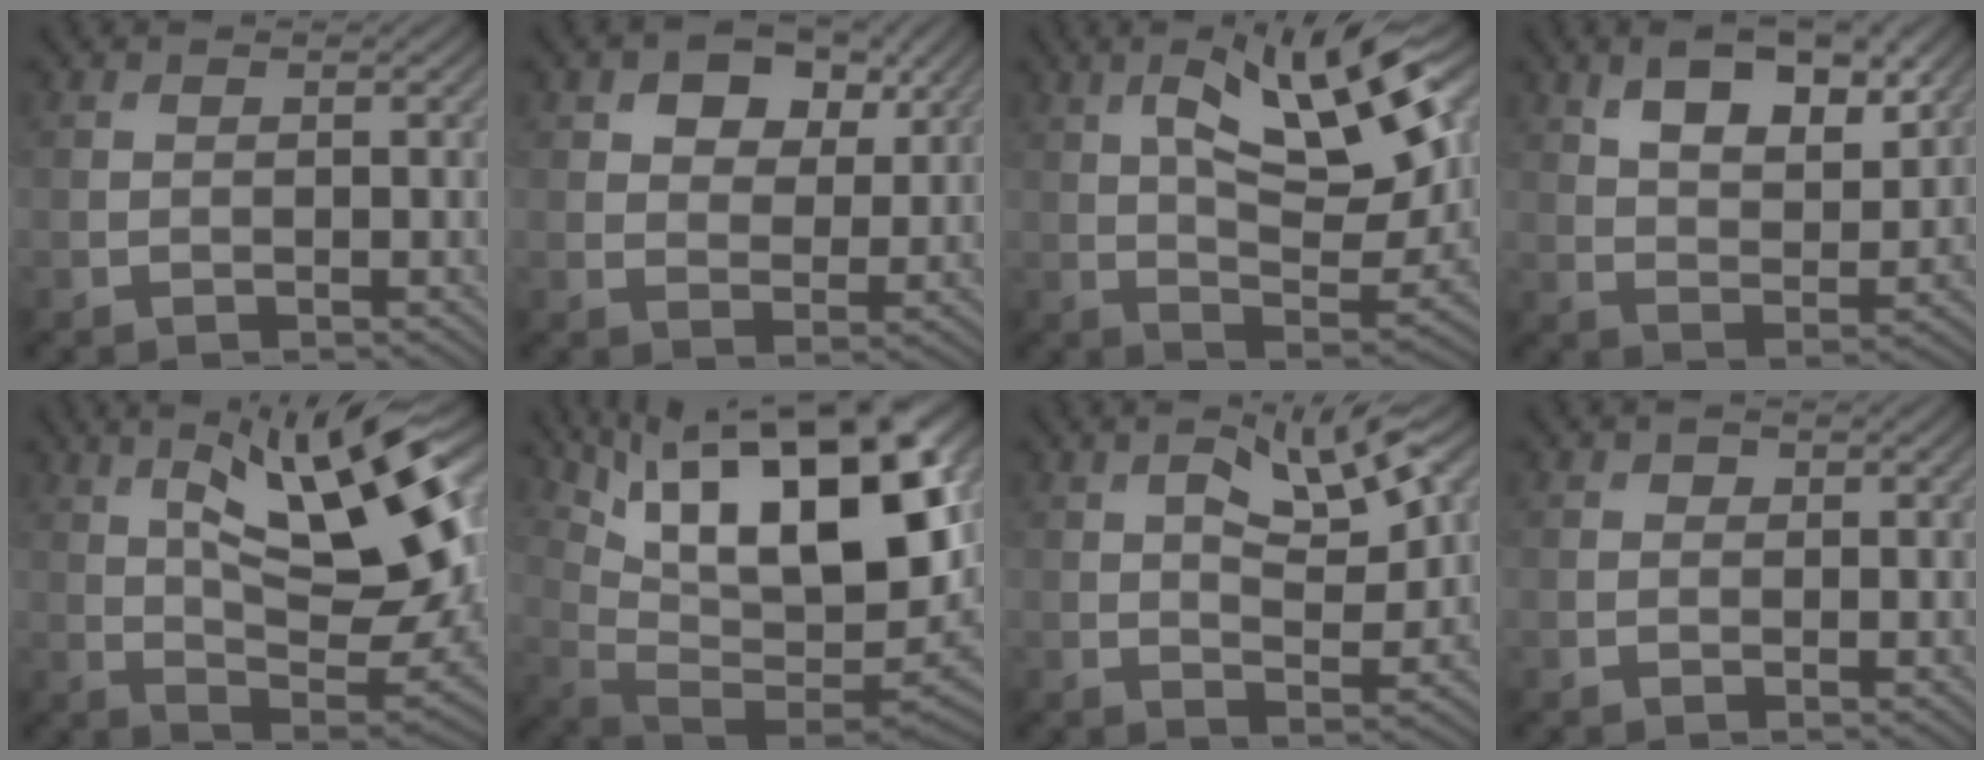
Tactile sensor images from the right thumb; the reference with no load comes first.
{"total": 7.5, "force": [4.1, 4.5, 4.3], "torque": [-0.072, -0.005, 0.065]}
{"total": 13.9, "force": [5.3, 4.8, 11.9], "torque": [-0.208, -0.001, 0.086]}
{"total": 10.0, "force": [5.5, 4.5, 7.1], "torque": [-0.115, -0.003, 0.095]}
{"total": 16.0, "force": [5.5, 5.3, 14.1], "torque": [-0.237, 0.006, 0.090]}
{"total": 20.6, "force": [10.1, 7.4, 16.4], "torque": [-0.267, 0.036, 0.161]}
{"total": 7.9, "force": [3.3, 3.0, 6.6], "torque": [-0.107, 0.003, 0.053]}
{"total": 0.7, "force": [0.3, 0.6, 0.2], "torque": [0.001, -0.005, 0.001]}